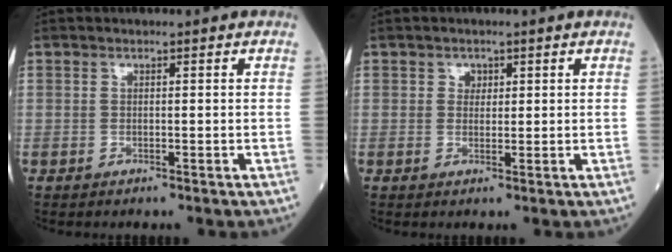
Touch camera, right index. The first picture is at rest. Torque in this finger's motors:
{"motor_torque": [-0.02, 0.02, 0.04, 0.01]}